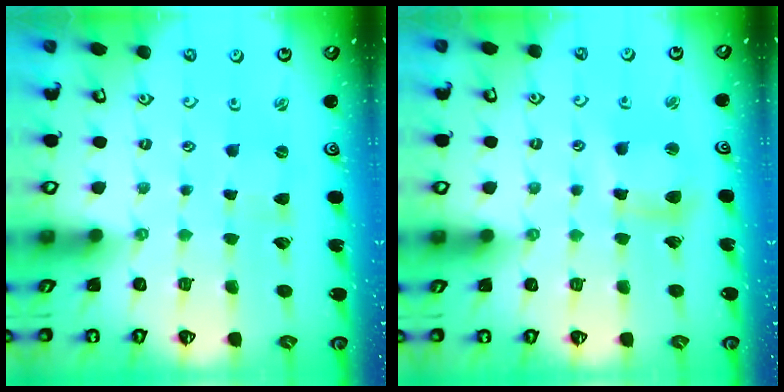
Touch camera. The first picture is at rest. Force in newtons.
{"total": 6.8, "press": 6.7, "slide": 1.0}